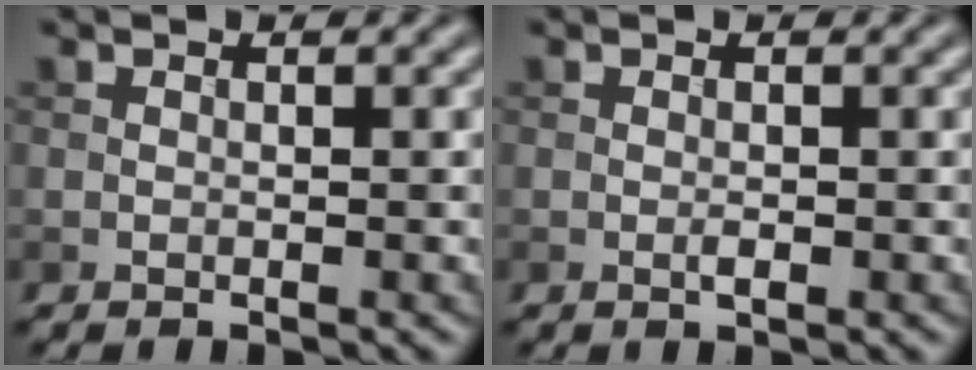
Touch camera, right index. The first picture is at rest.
{"total": 0.8, "force": [-0.2, 0.2, 0.7], "torque": [-0.014, -0.002, -0.004]}